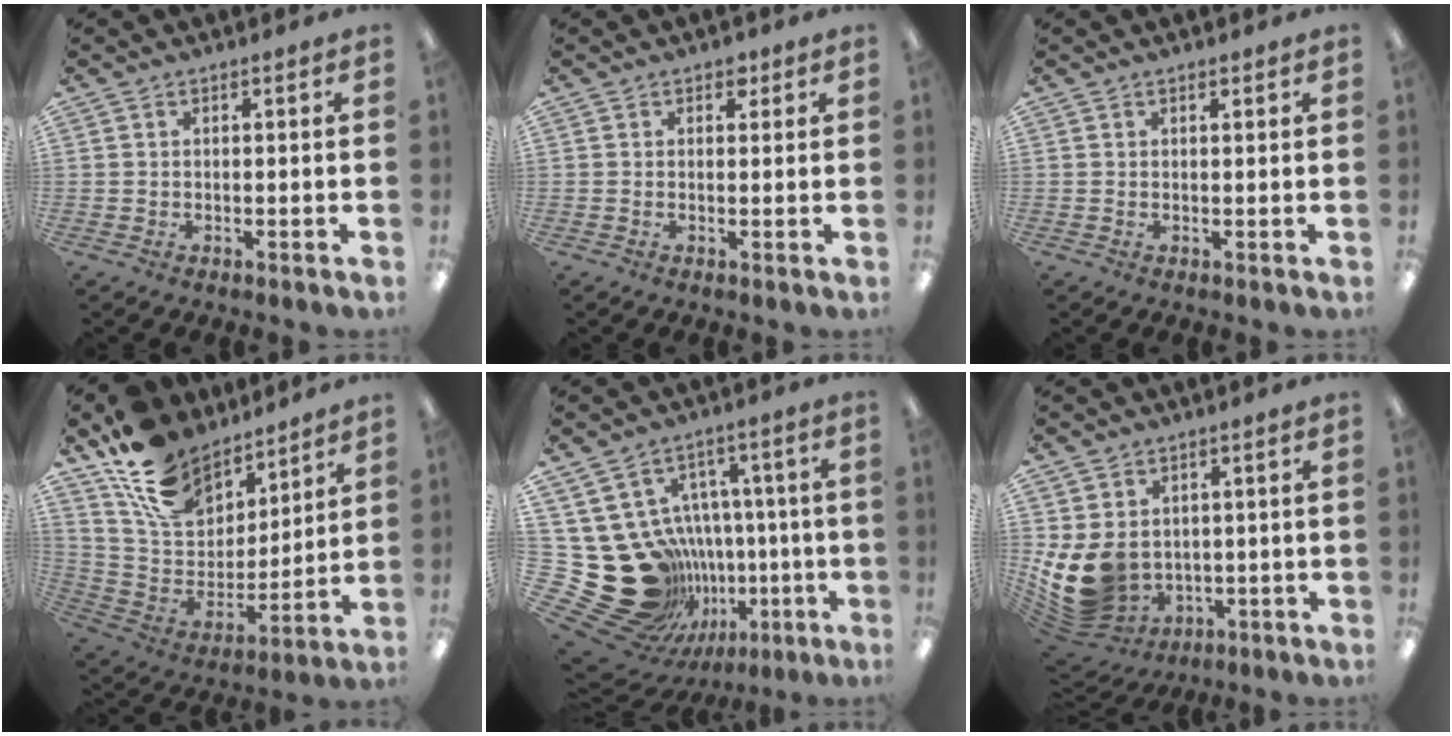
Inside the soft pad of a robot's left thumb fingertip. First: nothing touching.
{"total": 2.0, "force": [1.2, 1.3, 0.8], "torque": [-0.001, -0.003, 0.018]}
{"total": 0.8, "force": [0.6, 0.3, 0.4], "torque": [-0.009, 0.000, 0.012]}
{"total": 19.2, "force": [13.5, 11.1, 8.0], "torque": [-0.164, -0.078, 0.252]}
{"total": 26.4, "force": [-3.8, 22.5, 13.2], "torque": [-0.245, -0.017, 0.019]}
{"total": 11.9, "force": [0.6, 10.0, 6.6], "torque": [-0.158, -0.017, 0.021]}